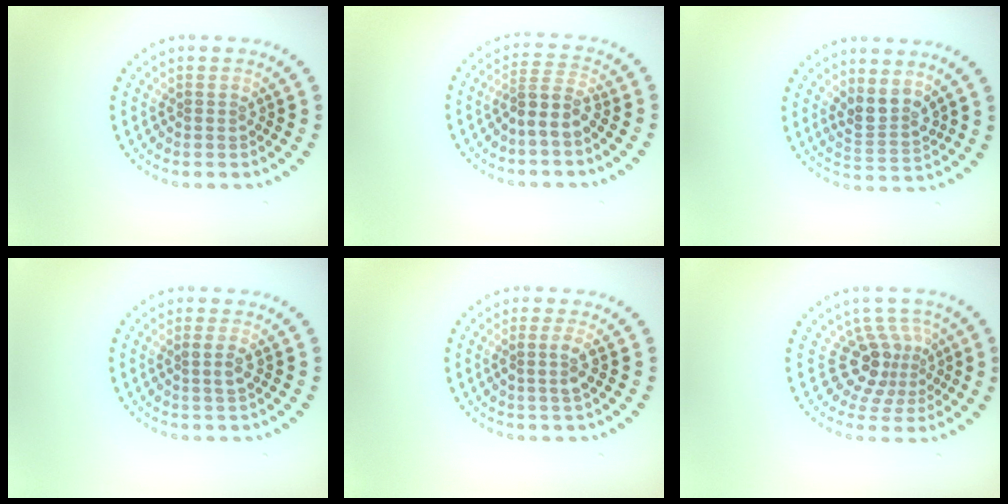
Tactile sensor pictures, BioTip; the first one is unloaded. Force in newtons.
{"total": 2.7, "press": 2.0, "slide": 1.7}
{"total": 2.7, "press": 2.4, "slide": 1.3}
{"total": 1.3, "press": 1.2, "slide": 0.4}
{"total": 1.8, "press": 1.5, "slide": 1.1}
{"total": 3.9, "press": 2.7, "slide": 2.8}